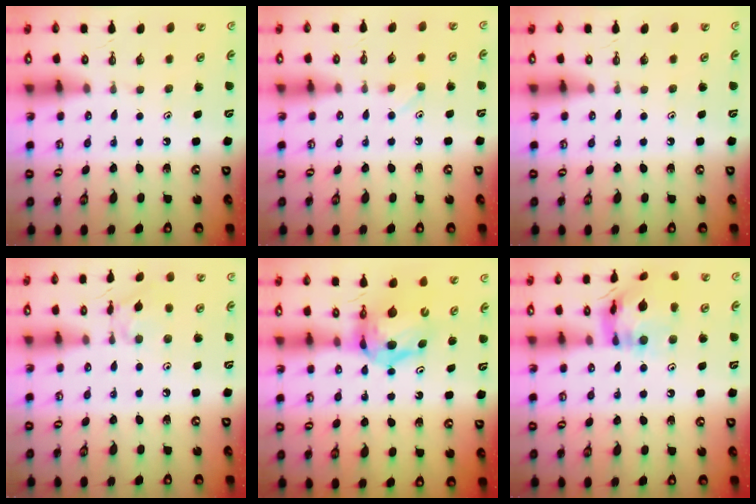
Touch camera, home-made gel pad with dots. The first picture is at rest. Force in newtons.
{"total": 4.2, "press": 4.2, "slide": 0.6}
{"total": 0.0}
{"total": 8.2, "press": 8.2, "slide": 0.5}
{"total": 9.7, "press": 9.7, "slide": 0.9}
{"total": 15.4, "press": 15.3, "slide": 1.8}